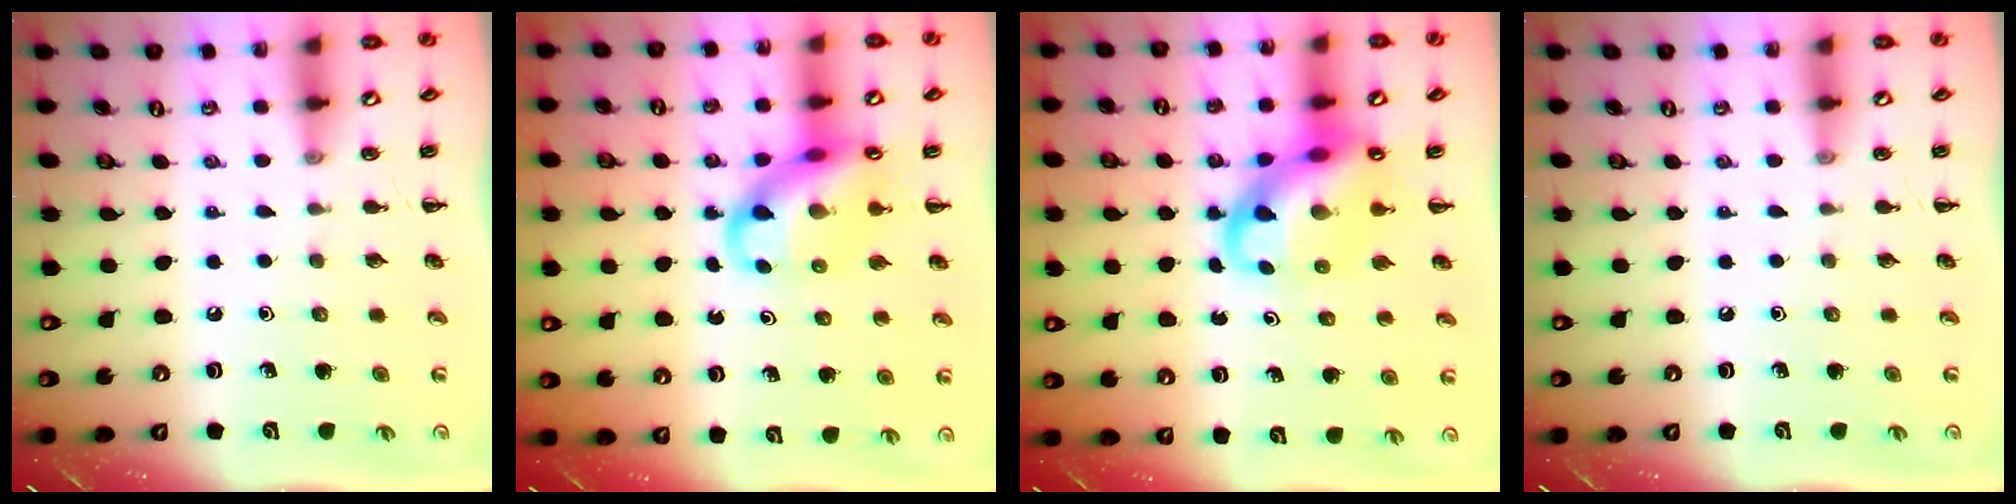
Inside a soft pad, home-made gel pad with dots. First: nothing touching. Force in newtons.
{"total": 12.6, "press": 12.2, "slide": 3.3}
{"total": 12.6, "press": 12.1, "slide": 3.4}
{"total": 0.0}